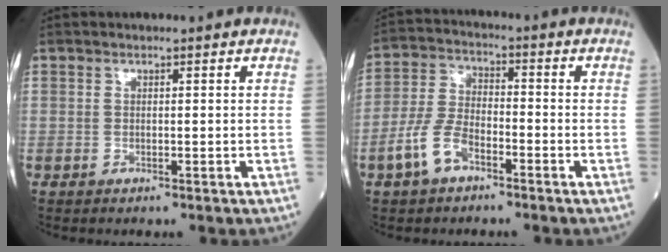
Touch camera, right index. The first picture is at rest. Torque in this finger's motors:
{"motor_torque": [0.78, -0.38, 0.39, 0.05]}